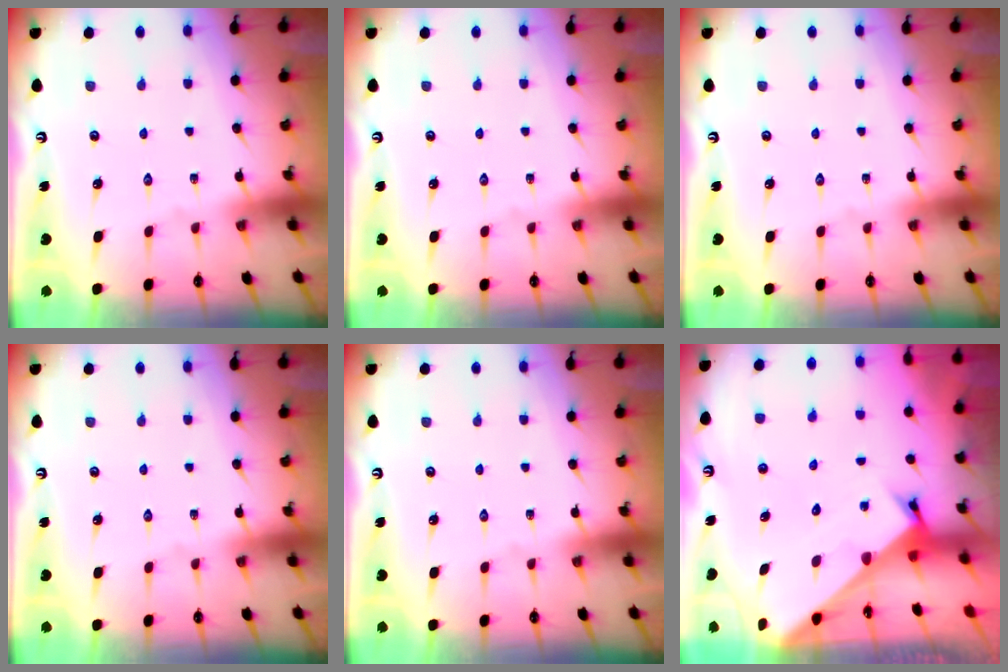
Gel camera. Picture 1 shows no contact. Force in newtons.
{"total": 0.0}
{"total": 0.0}
{"total": 0.0}
{"total": 0.0}
{"total": 2.3, "press": 2.3, "slide": 0.2}